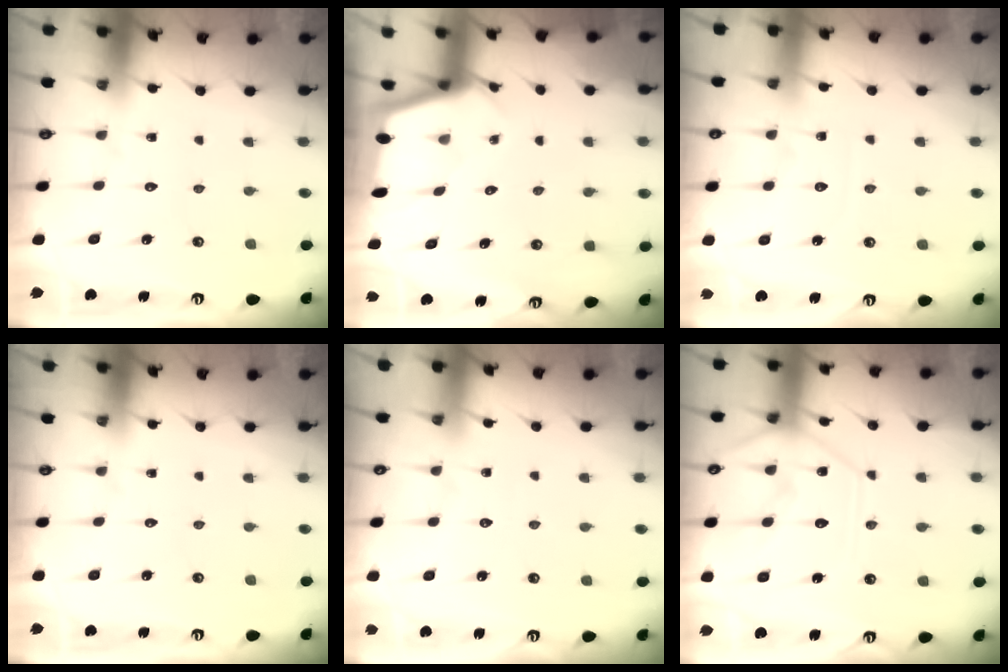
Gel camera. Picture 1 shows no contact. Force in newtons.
{"total": 2.2, "press": 2.2, "slide": 0.3}
{"total": 2.8, "press": 2.8, "slide": 0.4}
{"total": 0.0}
{"total": 3.3, "press": 3.3, "slide": 0.4}
{"total": 13.4, "press": 13.3, "slide": 1.3}